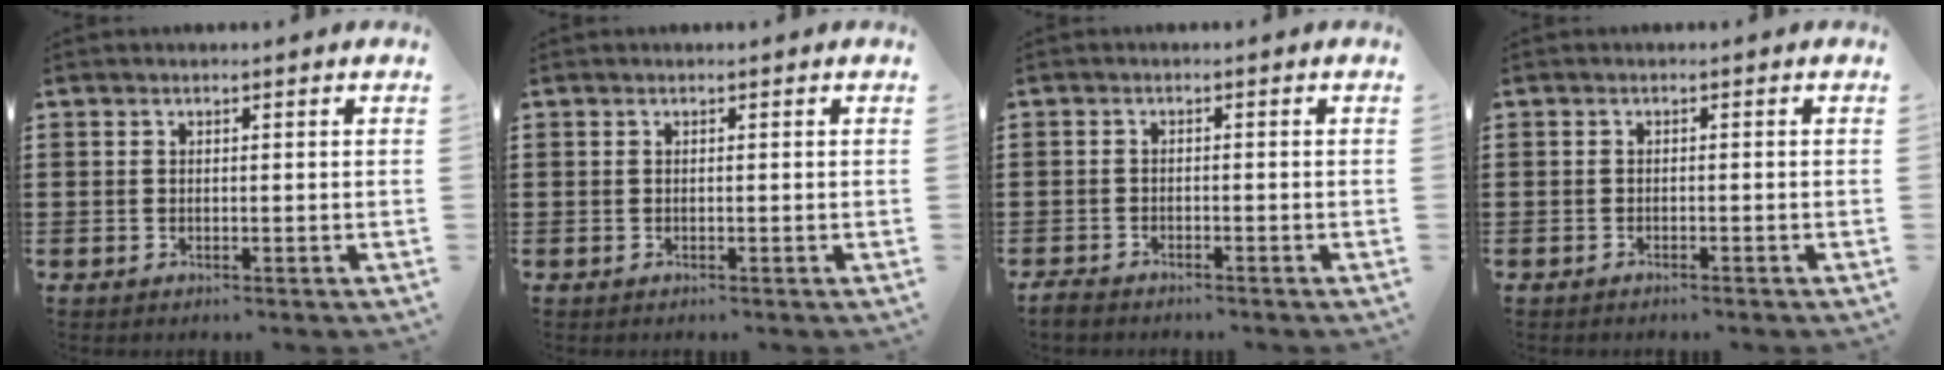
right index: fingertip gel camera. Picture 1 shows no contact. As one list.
[{"total": 0.0}, {"total": 1.6, "force": [-1.6, 0.3, 0.1], "torque": [-0.006, 0.003, -0.034]}, {"total": 0.7, "force": [-0.6, 0.1, 0.1], "torque": [-0.005, -0.002, -0.013]}]